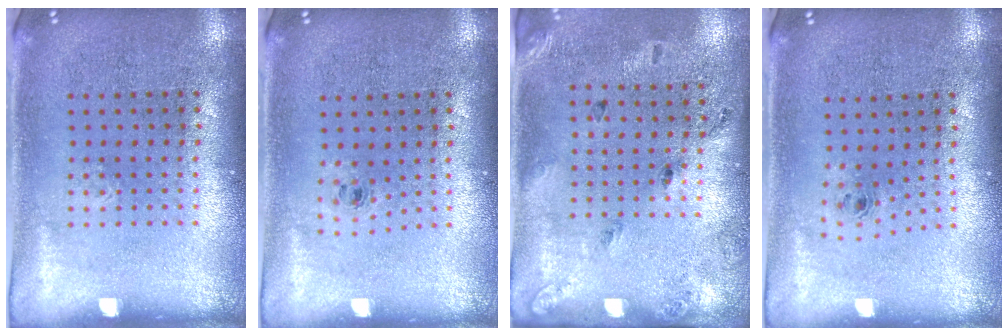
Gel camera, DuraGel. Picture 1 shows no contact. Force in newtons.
{"total": 0.6, "press": 0.3, "slide": 0.5}
{"total": 1.7, "press": 1.0, "slide": 1.4}
{"total": 0.7, "press": 0.4, "slide": 0.6}